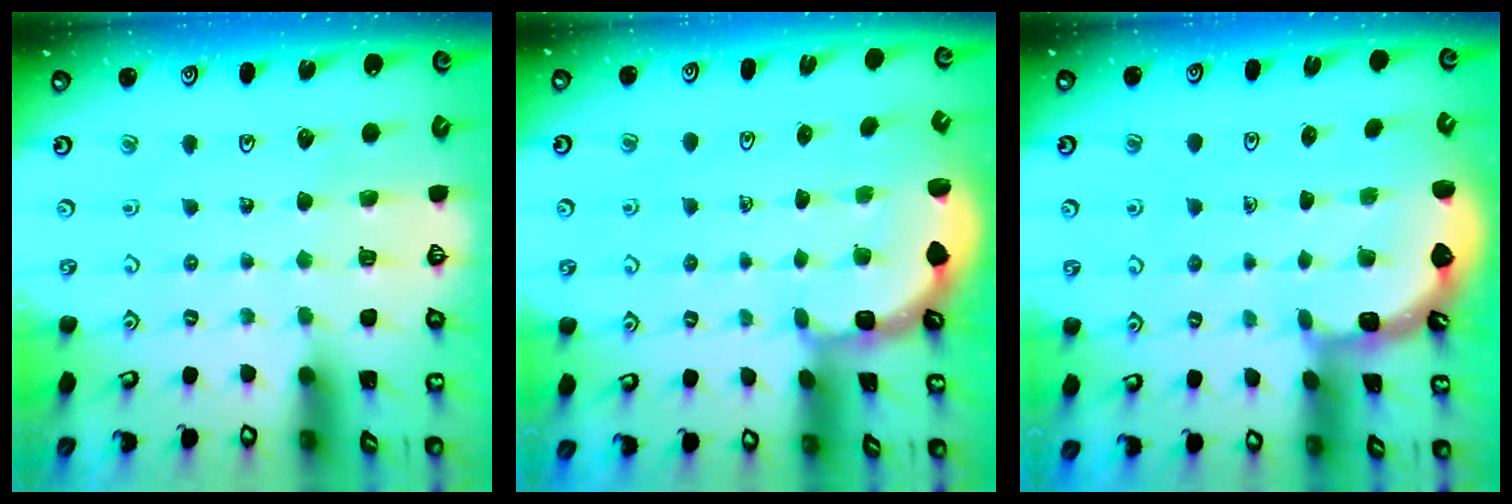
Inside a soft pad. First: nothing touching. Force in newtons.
{"total": 1.8, "press": 1.5, "slide": 1.1}
{"total": 2.1, "press": 2.1, "slide": 0.2}